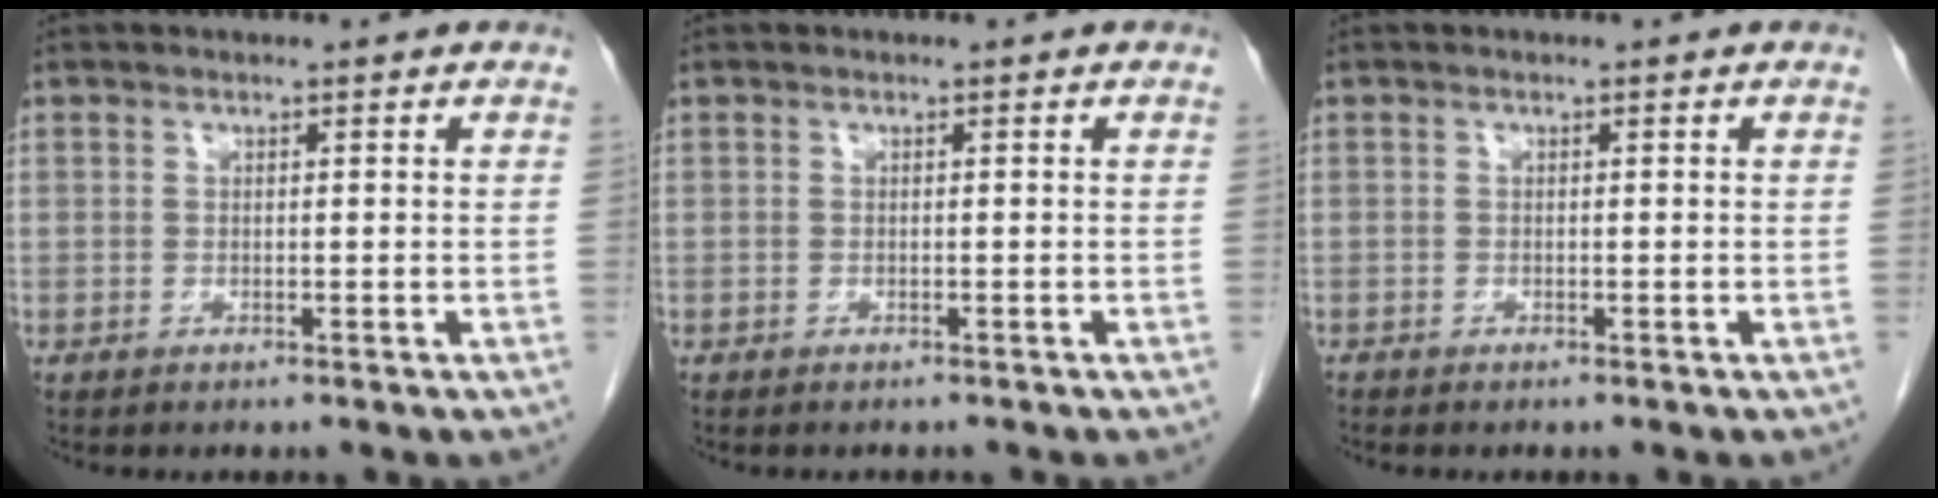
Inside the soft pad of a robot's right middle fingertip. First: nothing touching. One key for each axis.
{"total": 1.5, "fx": -1.4, "fy": 0.4, "fz": 0.5, "tx": -0.012, "ty": -0.003, "tz": -0.016}
{"total": 0.0}